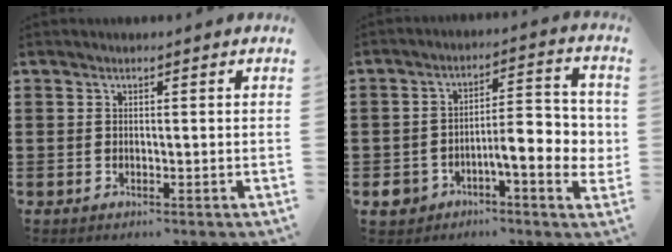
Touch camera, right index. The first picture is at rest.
{"total": 8.7, "force": [-2.5, 3.6, 7.5], "torque": [-0.116, -0.003, -0.046]}